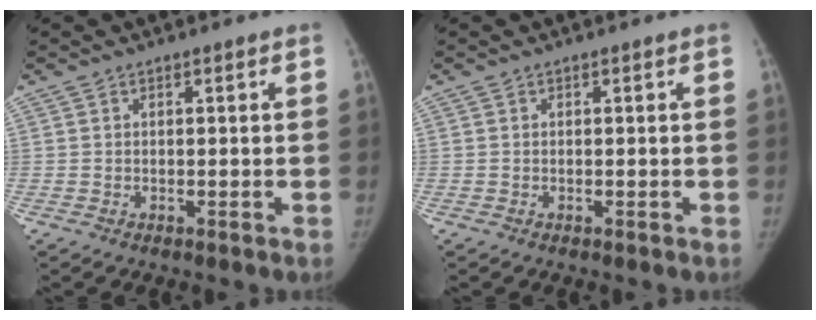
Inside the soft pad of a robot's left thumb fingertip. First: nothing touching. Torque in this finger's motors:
{"motor_torque": [-0.19, -0.03, -0.08, 0.18, -0.03]}